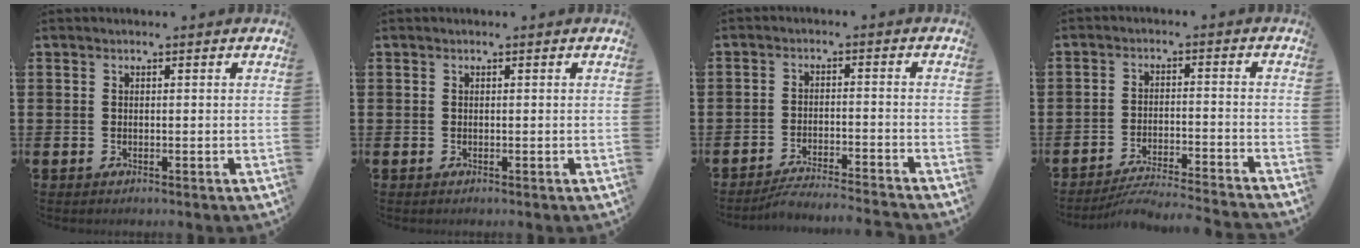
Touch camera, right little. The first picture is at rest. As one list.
[{"total": 0.0}, {"total": 3.2, "force": [-3.2, -0.4, 0.6], "torque": [-0.010, -0.001, -0.064]}, {"total": 4.1, "force": [-3.9, -0.2, 1.1], "torque": [-0.019, -0.003, -0.079]}]